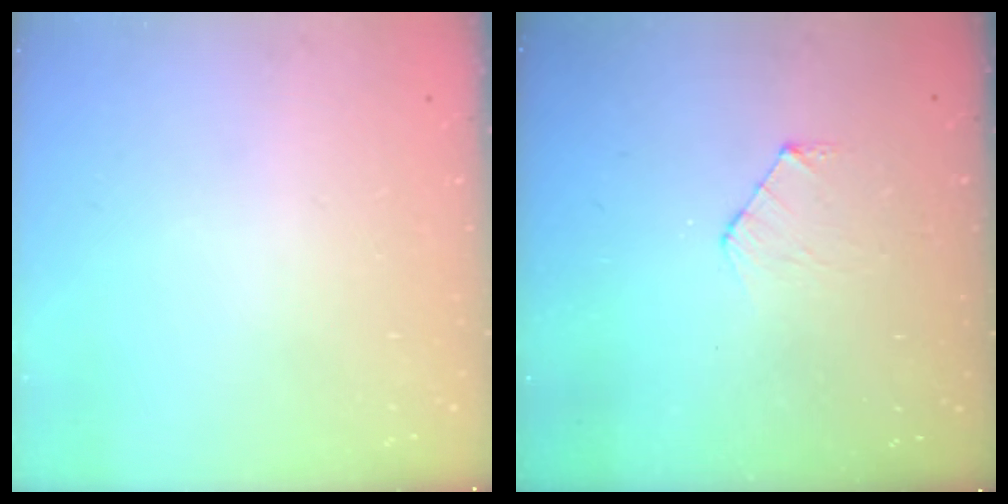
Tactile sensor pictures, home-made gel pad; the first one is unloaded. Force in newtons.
{"total": 4.8, "press": 4.8, "slide": 0.5}